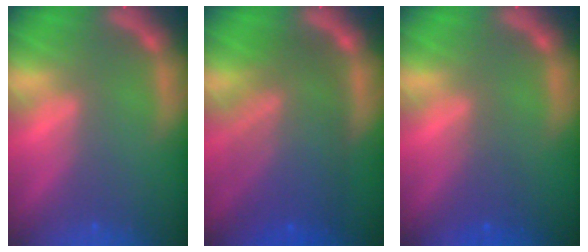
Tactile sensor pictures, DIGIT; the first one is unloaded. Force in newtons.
{"total": 9.5}
{"total": 2.0}